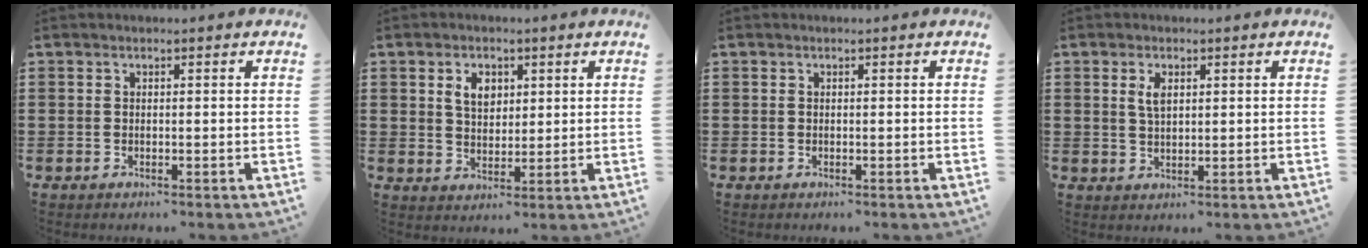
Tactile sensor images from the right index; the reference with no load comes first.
{"total": 4.1, "force": [1.7, 2.8, 2.5], "torque": [-0.060, 0.012, 0.028]}
{"total": 0.0}
{"total": 2.8, "force": [1.1, 1.2, 2.2], "torque": [-0.049, 0.004, 0.018]}